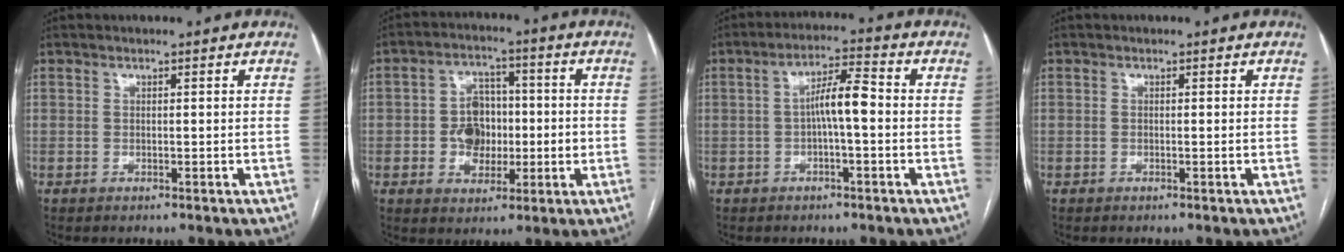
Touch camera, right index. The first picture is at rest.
{"total": 7.9, "force": [-0.8, 6.0, 5.1], "torque": [-0.086, 0.023, -0.009]}
{"total": 5.8, "force": [-0.4, 1.0, 5.7], "torque": [-0.099, 0.018, -0.010]}
{"total": 0.0}